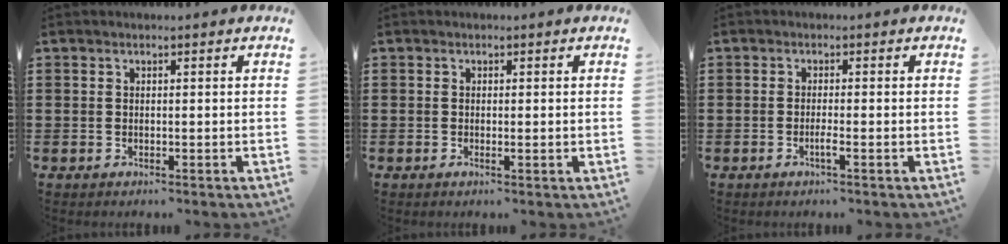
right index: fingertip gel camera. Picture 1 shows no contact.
{"total": 0.7, "force": [-0.1, 0.0, 0.7], "torque": [-0.011, -0.004, -0.001]}
{"total": 1.9, "force": [-0.9, 0.0, 1.7], "torque": [-0.029, -0.002, -0.017]}